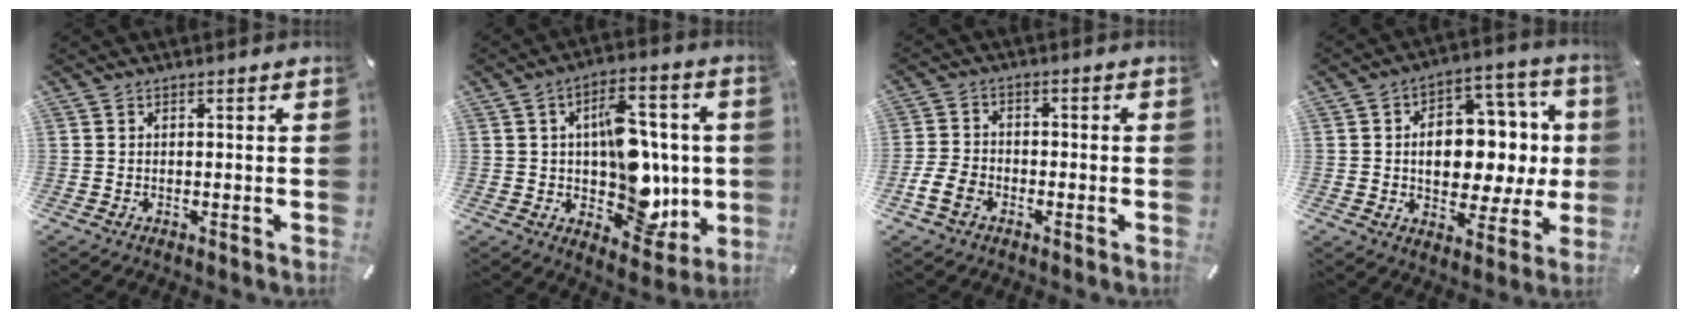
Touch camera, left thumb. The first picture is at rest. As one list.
[{"total": 17.2, "force": [0.2, 11.3, 12.9], "torque": [-0.163, -0.004, 0.007]}, {"total": 5.8, "force": [-2.7, 4.2, 3.0], "torque": [-0.074, 0.010, -0.055]}, {"total": 14.6, "force": [0.7, 10.3, 10.3], "torque": [-0.132, -0.013, 0.020]}]